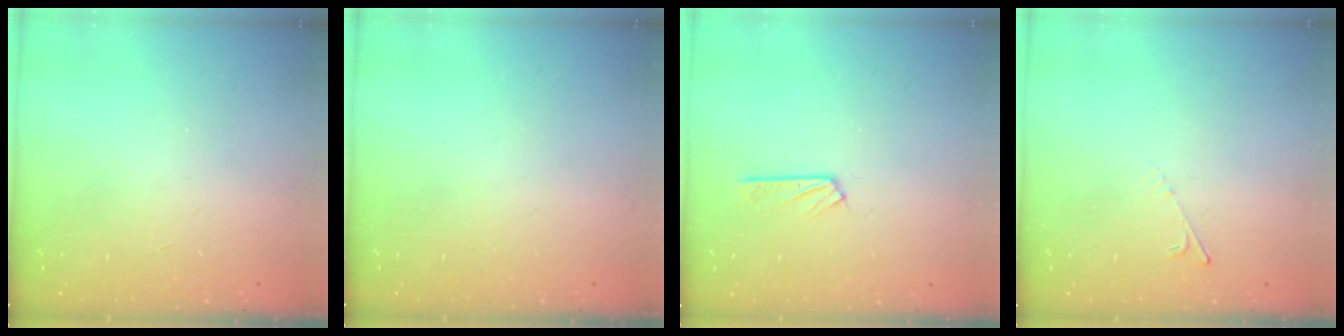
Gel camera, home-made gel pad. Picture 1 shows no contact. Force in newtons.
{"total": 0.0}
{"total": 2.6, "press": 2.5, "slide": 0.3}
{"total": 3.2, "press": 3.1, "slide": 0.5}